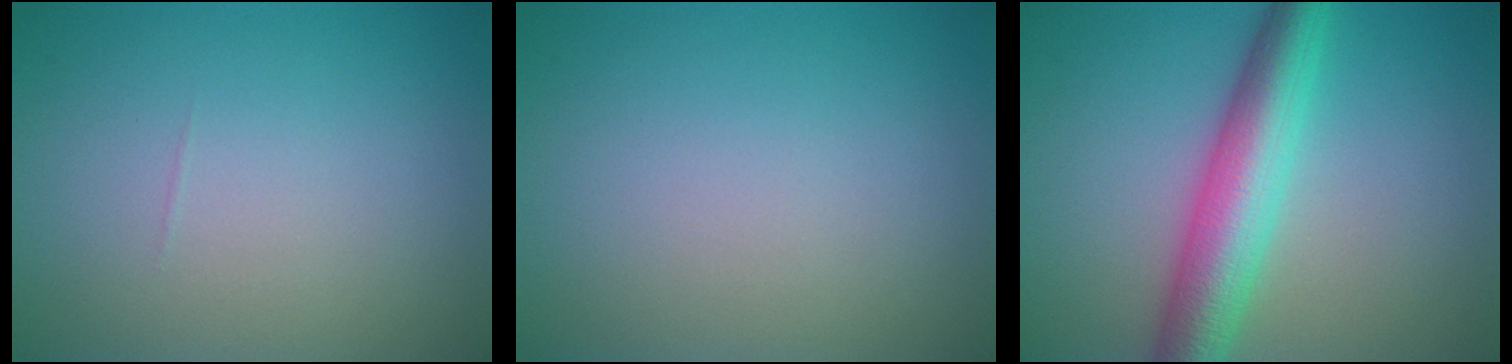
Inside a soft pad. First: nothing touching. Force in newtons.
{"total": 0.0}
{"total": 6.8, "press": 6.8, "slide": 0.0}